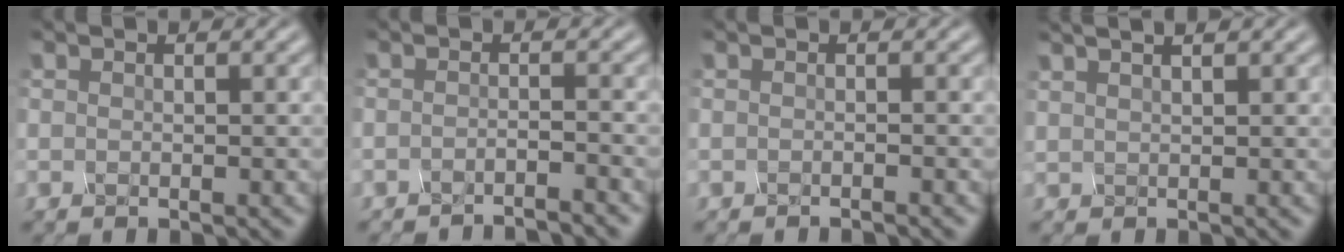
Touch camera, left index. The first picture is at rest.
{"total": 3.3, "force": [-3.2, -0.5, 0.5], "torque": [-0.013, 0.004, -0.038]}
{"total": 1.2, "force": [-1.0, 0.2, 0.6], "torque": [0.011, -0.002, -0.014]}
{"total": 2.3, "force": [2.1, 0.2, 1.0], "torque": [-0.009, 0.024, 0.013]}